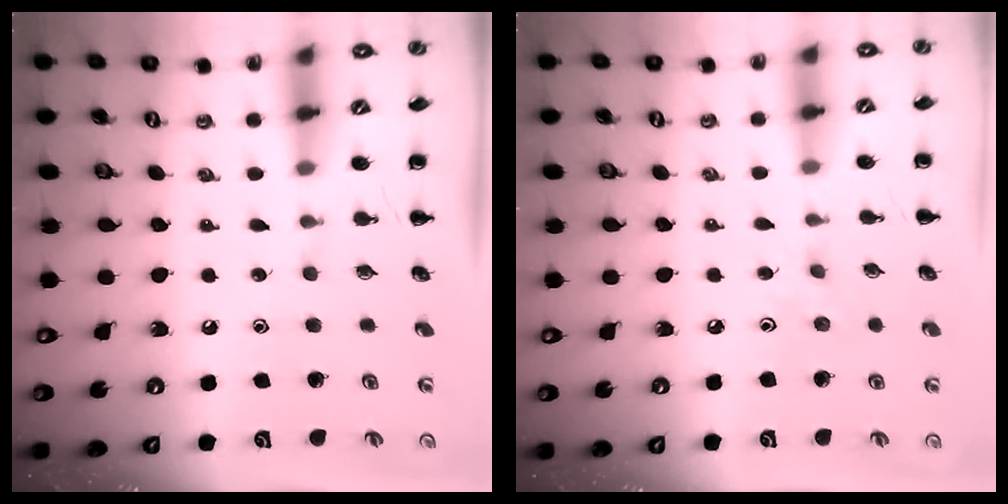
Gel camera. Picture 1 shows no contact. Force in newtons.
{"total": 3.1, "press": 2.8, "slide": 1.2}